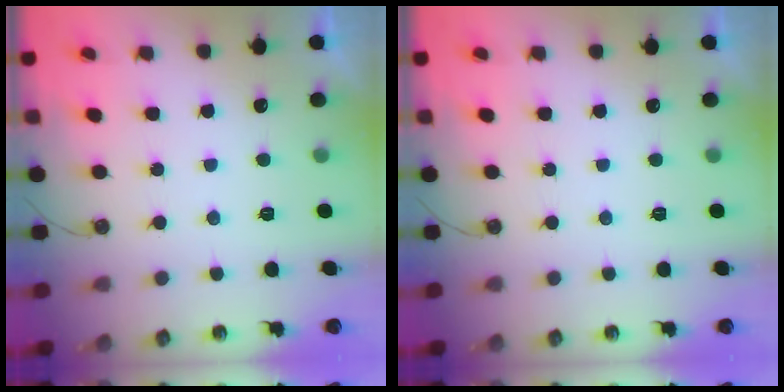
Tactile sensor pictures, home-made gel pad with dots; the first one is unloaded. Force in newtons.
{"total": 0.0}